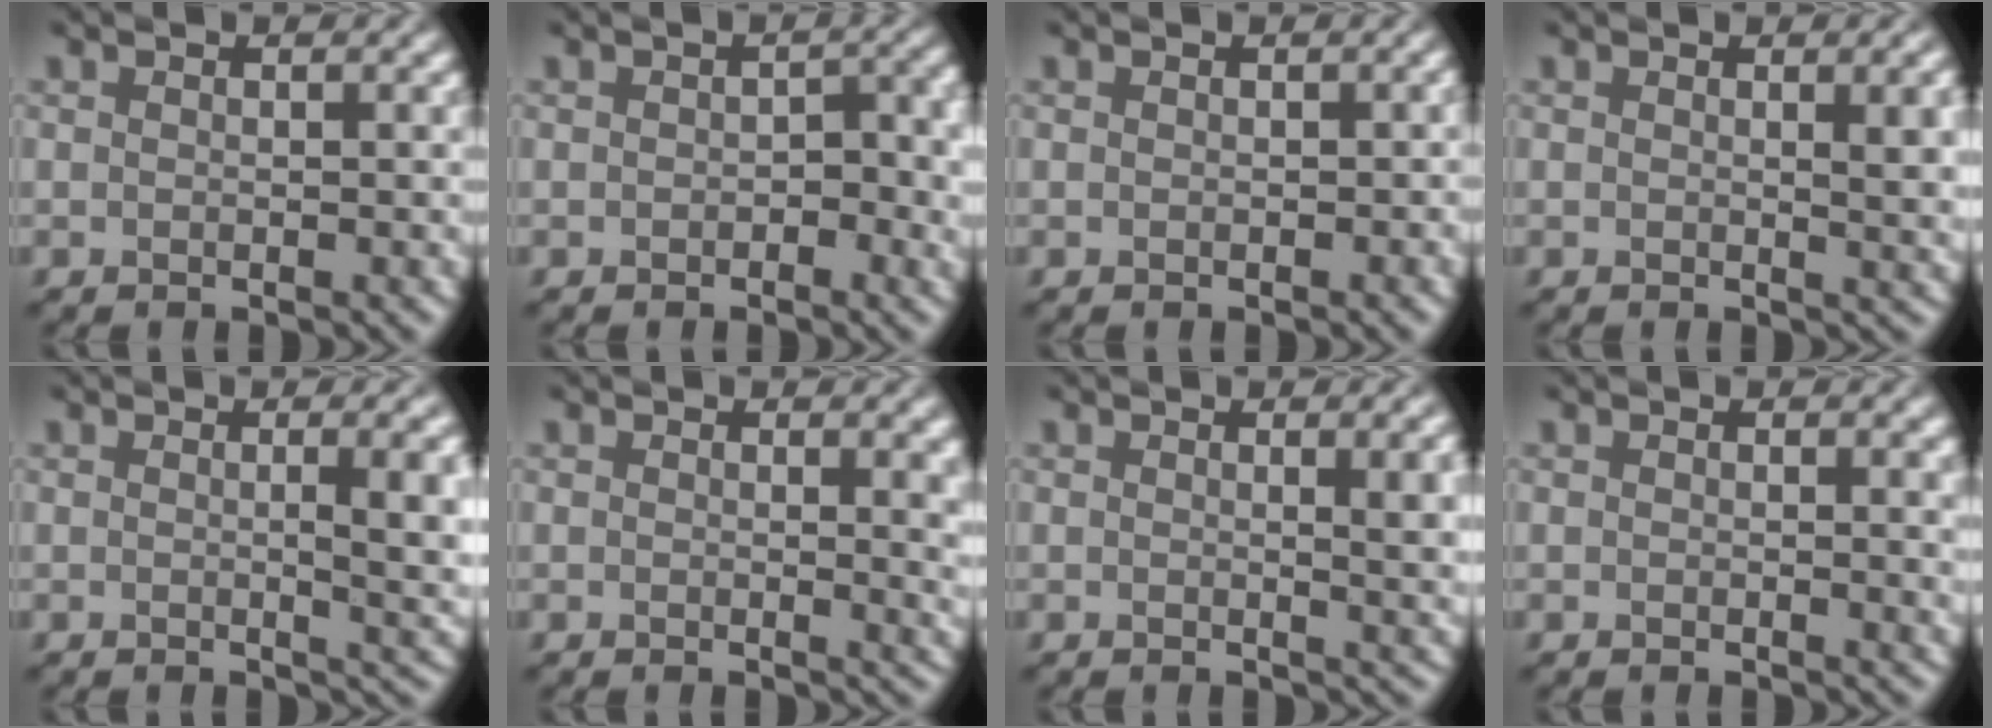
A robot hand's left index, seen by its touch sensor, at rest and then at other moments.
{"total": 2.6, "force": [-0.4, 1.5, 2.1], "torque": [-0.025, -0.004, -0.007]}
{"total": 0.0}
{"total": 3.7, "force": [0.6, 1.1, 3.5], "torque": [-0.034, 0.005, 0.007]}
{"total": 5.5, "force": [0.4, 1.7, 5.3], "torque": [-0.056, -0.003, 0.006]}
{"total": 2.9, "force": [0.7, 1.1, 2.7], "torque": [-0.020, -0.001, 0.008]}
{"total": 4.4, "force": [0.8, 1.4, 4.1], "torque": [-0.036, 0.004, 0.008]}
{"total": 1.2, "force": [0.3, 0.3, 1.2], "torque": [-0.010, -0.001, 0.001]}